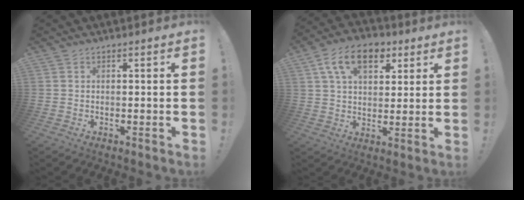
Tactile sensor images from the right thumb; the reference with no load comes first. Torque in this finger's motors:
{"motor_torque": [1.10, 2.92, 0.80, 0.07, 0.07]}